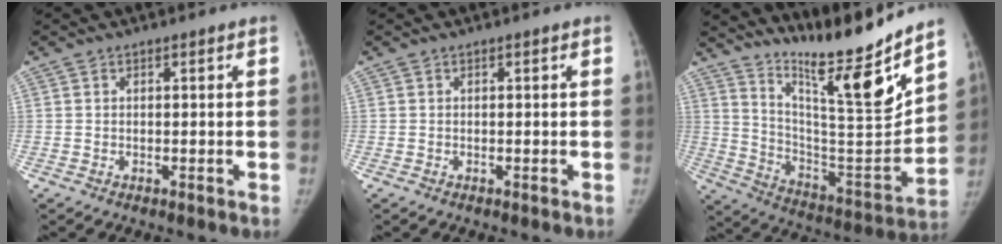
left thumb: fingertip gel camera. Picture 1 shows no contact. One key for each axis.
{"total": 0.0}
{"total": 20.9, "fx": 16.9, "fy": 1.3, "fz": 12.1, "tx": -0.156, "ty": -0.135, "tz": 0.292}